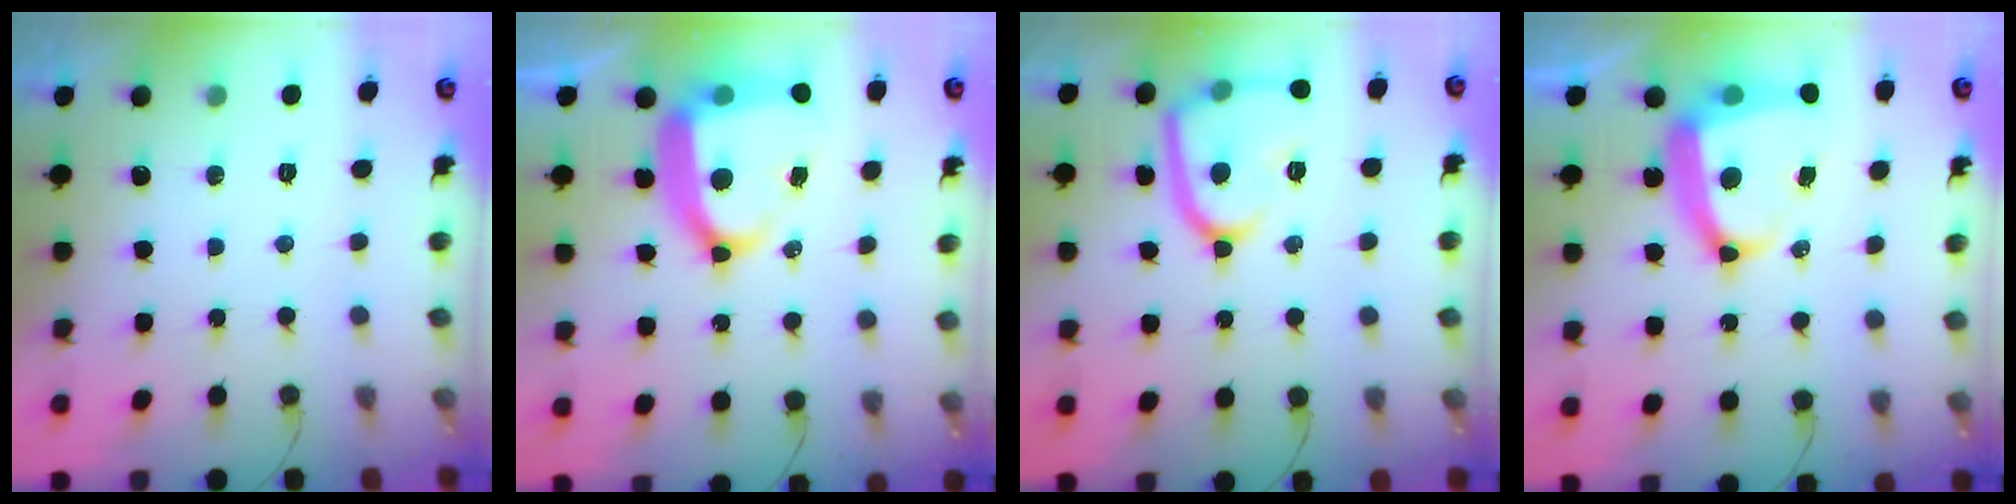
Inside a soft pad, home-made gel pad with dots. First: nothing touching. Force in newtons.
{"total": 16.9, "press": 16.8, "slide": 1.9}
{"total": 15.1, "press": 15.0, "slide": 1.4}
{"total": 13.8, "press": 13.7, "slide": 2.0}